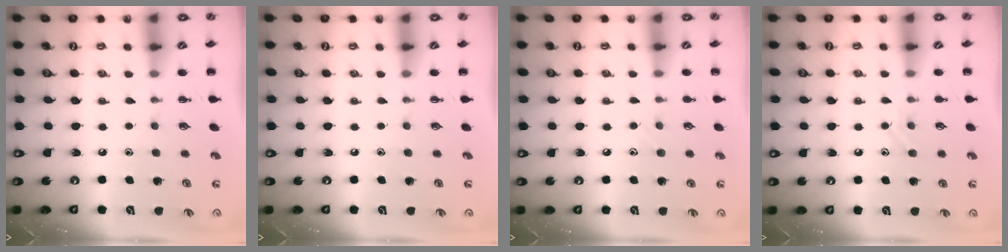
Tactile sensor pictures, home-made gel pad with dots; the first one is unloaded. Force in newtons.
{"total": 0.0}
{"total": 4.9, "press": 4.6, "slide": 1.7}
{"total": 7.9, "press": 7.8, "slide": 1.4}